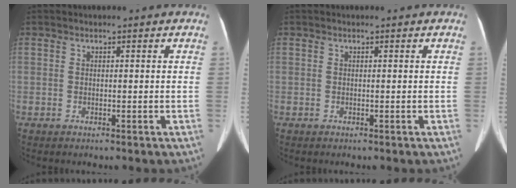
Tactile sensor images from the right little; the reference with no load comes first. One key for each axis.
{"total": 0.0}